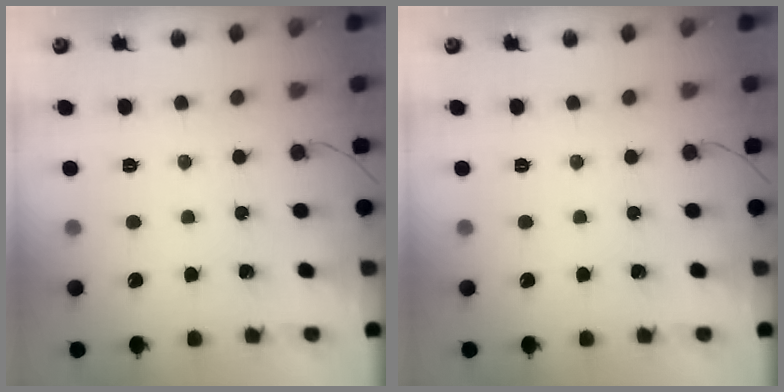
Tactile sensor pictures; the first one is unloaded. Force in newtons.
{"total": 0.0}